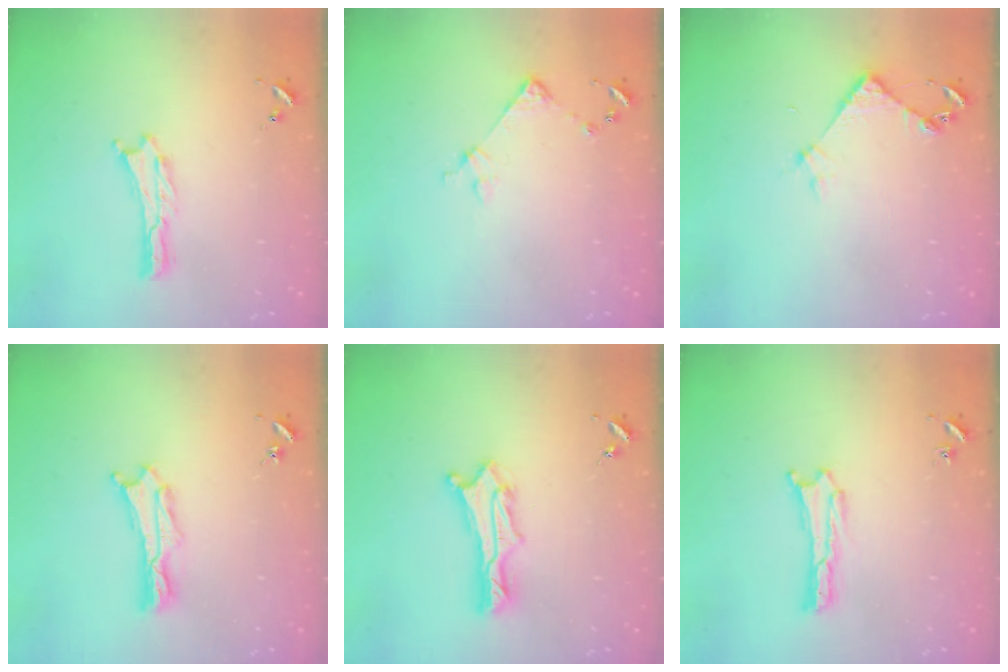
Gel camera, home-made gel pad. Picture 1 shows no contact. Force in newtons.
{"total": 3.8, "press": 3.7, "slide": 0.3}
{"total": 3.7, "press": 3.7, "slide": 0.3}
{"total": 1.2, "press": 1.2, "slide": 0.2}
{"total": 3.0, "press": 3.0, "slide": 0.2}
{"total": 0.0}